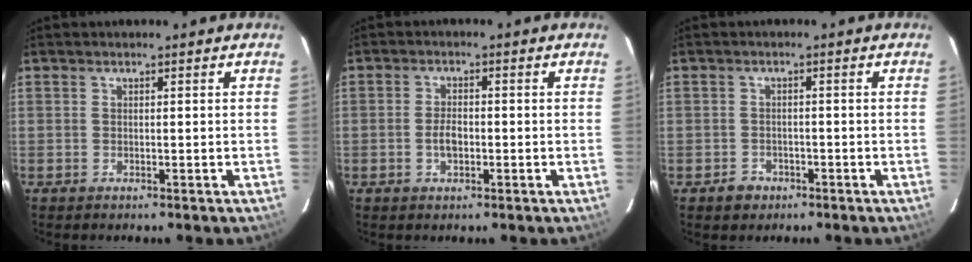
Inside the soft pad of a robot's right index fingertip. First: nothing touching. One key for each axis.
{"total": 3.2, "fx": -0.9, "fy": 1.6, "fz": 2.6, "tx": -0.050, "ty": 0.001, "tz": -0.014}
{"total": 3.2, "fx": -1.6, "fy": 2.7, "fz": 0.2, "tx": -0.011, "ty": 0.008, "tz": -0.022}